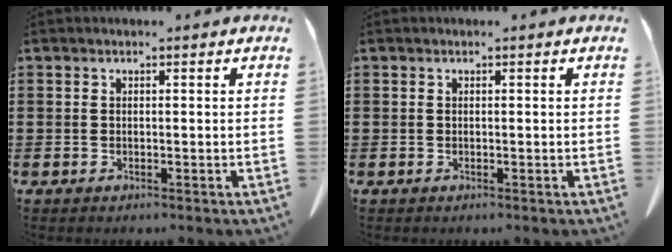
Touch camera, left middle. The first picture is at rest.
{"total": 0.0}